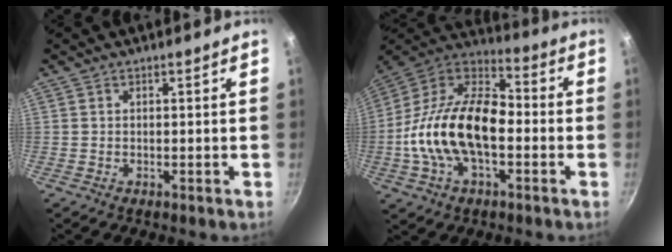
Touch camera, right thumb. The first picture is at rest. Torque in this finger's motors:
{"motor_torque": [-0.46, 1.66, 1.48, -1.29, 0.52]}